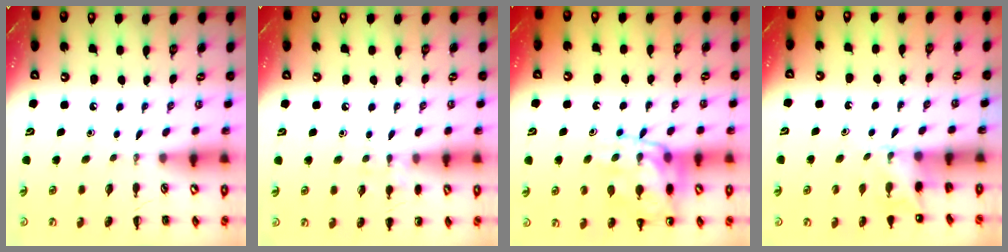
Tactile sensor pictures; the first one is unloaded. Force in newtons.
{"total": 6.1, "press": 5.8, "slide": 2.0}
{"total": 15.1, "press": 14.9, "slide": 2.5}
{"total": 4.3, "press": 4.1, "slide": 1.2}